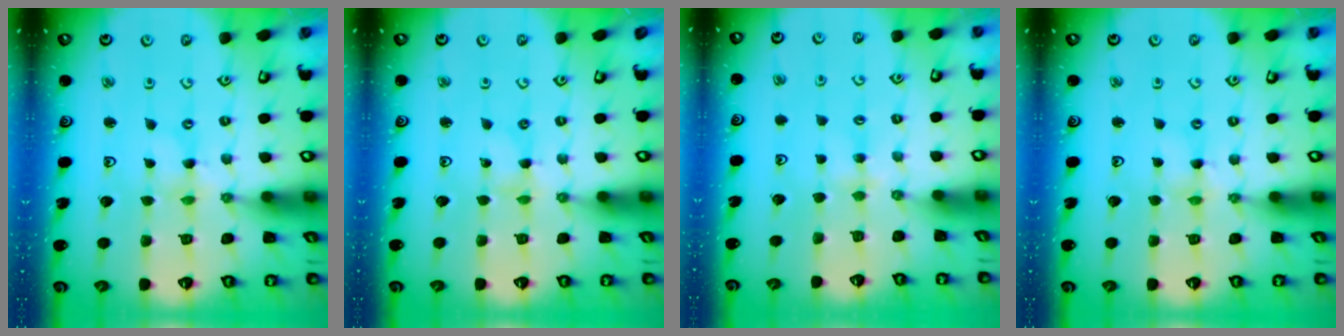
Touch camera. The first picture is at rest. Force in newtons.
{"total": 0.0}
{"total": 2.4, "press": 2.3, "slide": 0.4}
{"total": 1.5, "press": 1.5, "slide": 0.2}